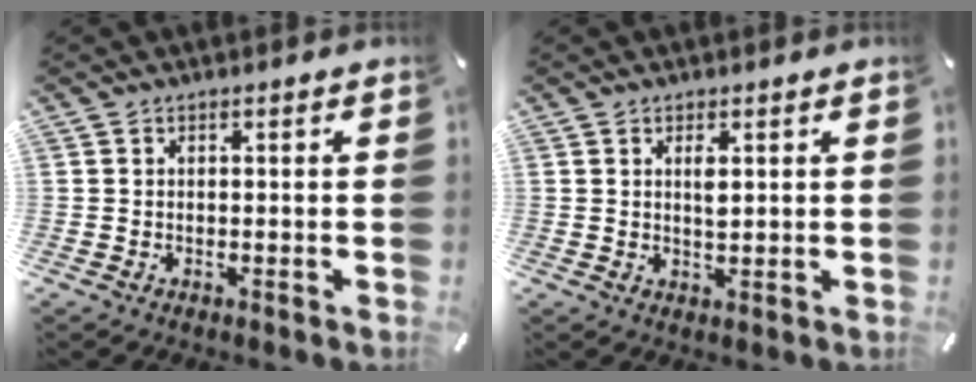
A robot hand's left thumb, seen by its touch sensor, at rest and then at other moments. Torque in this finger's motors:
{"motor_torque": [0.57, 0.45, 0.45, -0.21, 0.05]}